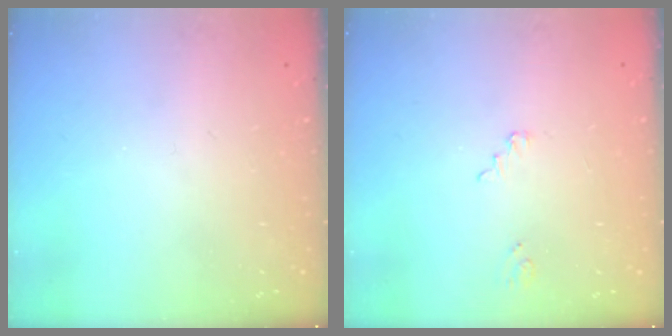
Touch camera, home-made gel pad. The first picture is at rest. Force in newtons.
{"total": 2.2, "press": 2.2, "slide": 0.2}